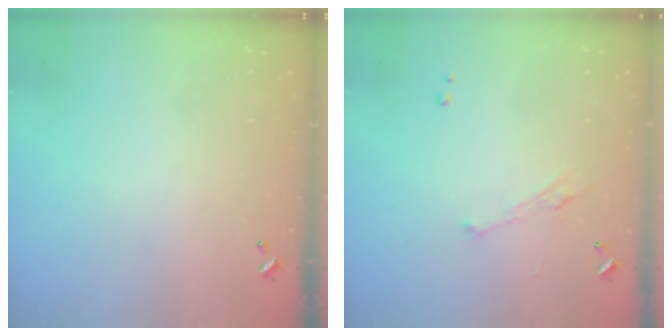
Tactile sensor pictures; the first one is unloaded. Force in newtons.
{"total": 2.3, "press": 2.1, "slide": 0.8}